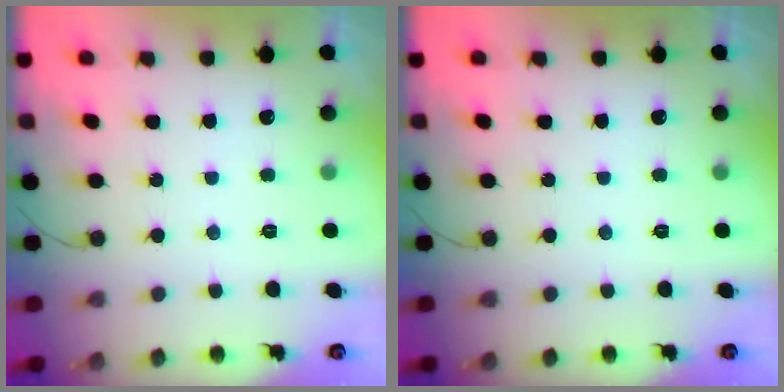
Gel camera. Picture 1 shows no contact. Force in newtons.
{"total": 0.0}